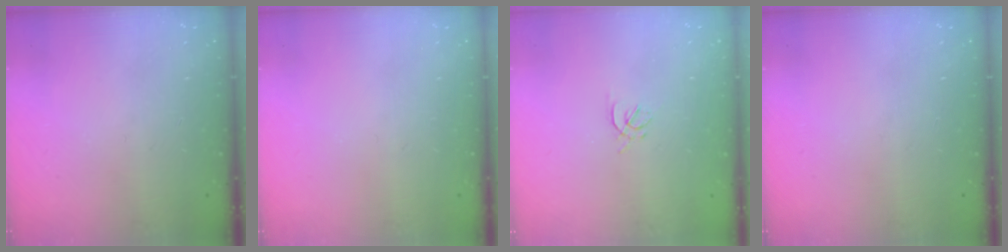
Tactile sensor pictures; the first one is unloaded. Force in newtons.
{"total": 0.0}
{"total": 1.7, "press": 1.6, "slide": 0.6}
{"total": 0.0}